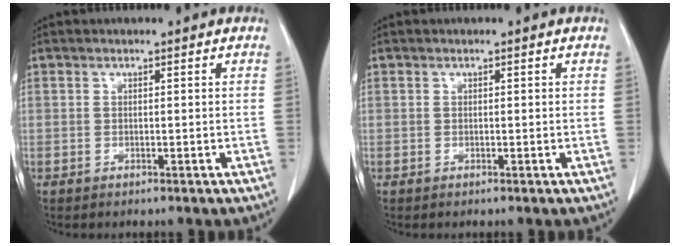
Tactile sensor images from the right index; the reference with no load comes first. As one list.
[{"total": 0.0}]